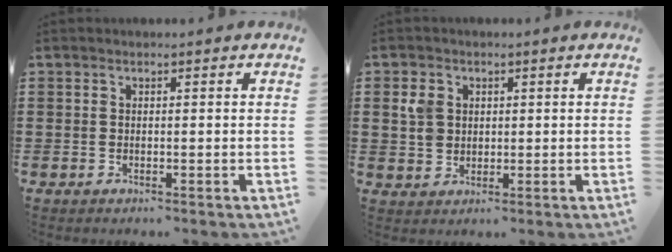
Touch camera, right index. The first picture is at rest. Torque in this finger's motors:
{"motor_torque": [0.02, 0.01, 0.09, 0.06]}